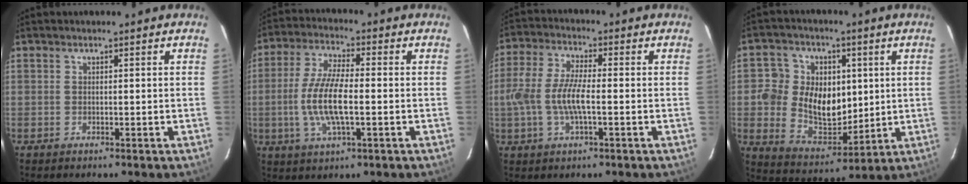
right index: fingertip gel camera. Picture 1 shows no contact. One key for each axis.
{"total": 11.0, "fx": -1.7, "fy": 3.1, "fz": 10.4, "tx": -0.214, "ty": -0.001, "tz": -0.034}
{"total": 9.1, "fx": -1.6, "fy": 2.9, "fz": 8.5, "tx": -0.180, "ty": 0.003, "tz": -0.033}
{"total": 13.4, "fx": 1.6, "fy": 11.1, "fz": 7.3, "tx": -0.151, "ty": 0.007, "tz": 0.036}